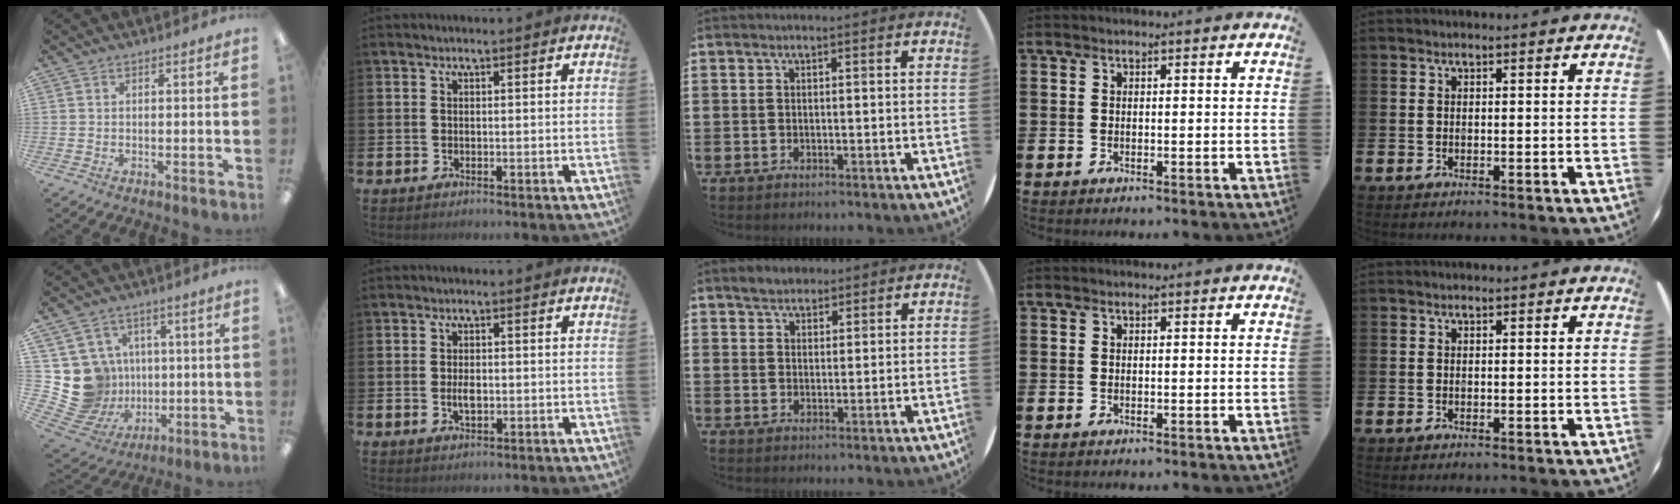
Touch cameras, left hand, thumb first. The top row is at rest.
{"thumb": {"total": 14.7, "force": [1.5, 14.0, 3.9], "torque": [-0.113, -0.021, 0.060]}, "index": {"total": 2.2, "force": [-0.2, 1.1, 1.9], "torque": [-0.028, -0.002, -0.005]}, "middle": {"total": 2.6, "force": [2.3, 1.0, 0.3], "torque": [-0.003, 0.003, 0.044]}}